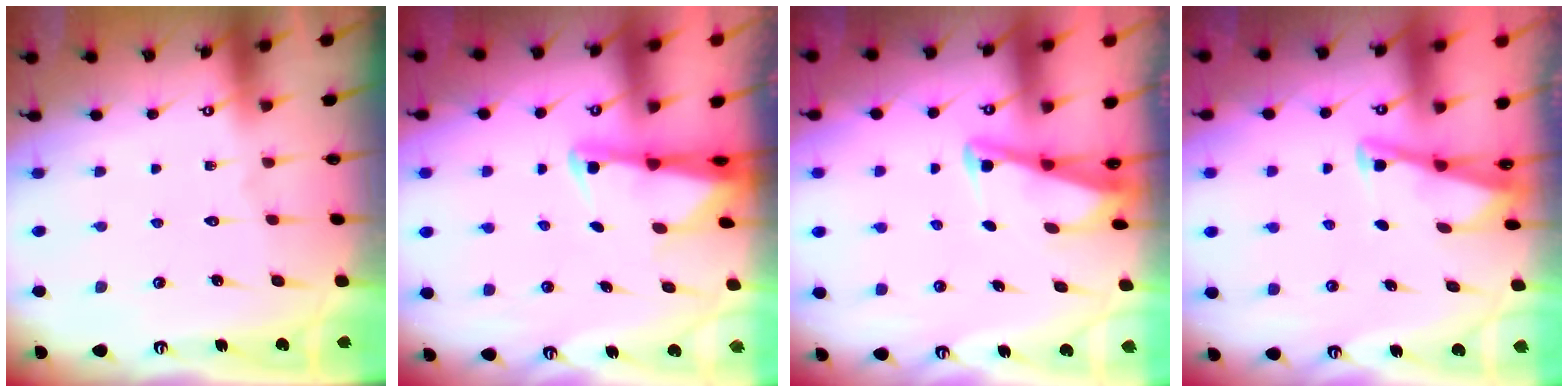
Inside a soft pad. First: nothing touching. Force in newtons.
{"total": 2.6, "press": 2.6, "slide": 0.5}
{"total": 2.7, "press": 2.7, "slide": 0.3}
{"total": 2.9, "press": 2.8, "slide": 0.4}